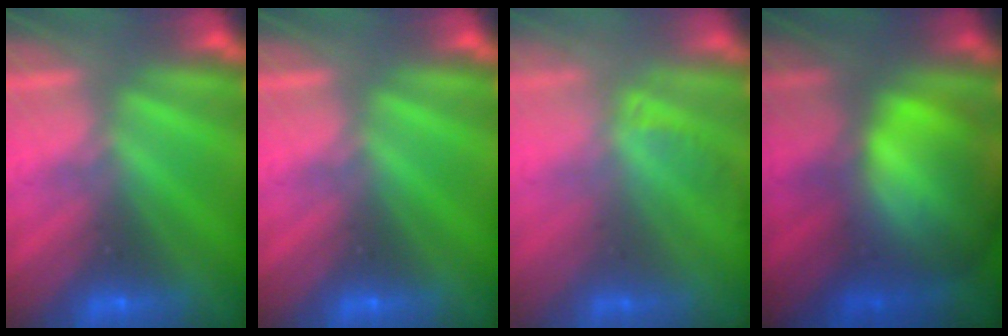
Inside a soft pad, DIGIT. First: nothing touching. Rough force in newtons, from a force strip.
{"total": 0.0}
{"total": 1.1}
{"total": 9.1}